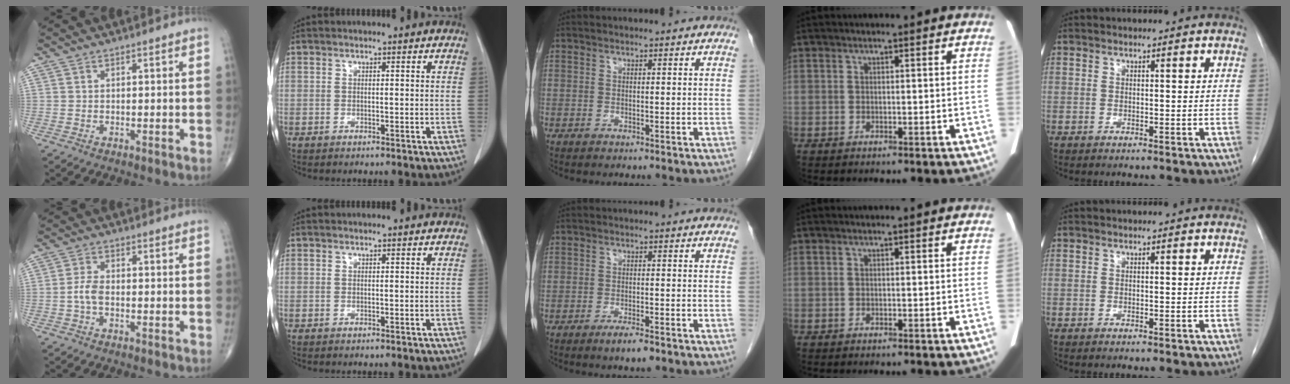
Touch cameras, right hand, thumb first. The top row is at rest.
{"thumb": {"total": 3.1, "force": [-0.8, 1.6, 2.5], "torque": [-0.056, 0.009, -0.019]}, "middle": {"total": 2.9, "force": [-2.0, 0.4, 2.1], "torque": [-0.040, -0.004, -0.032]}}